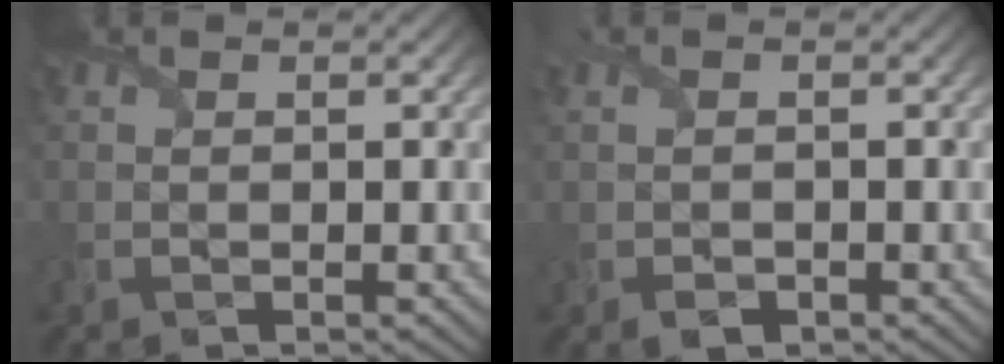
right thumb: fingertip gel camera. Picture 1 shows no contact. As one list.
[{"total": 1.2, "force": [-0.8, 0.7, 0.5], "torque": [-0.015, -0.003, -0.017]}]